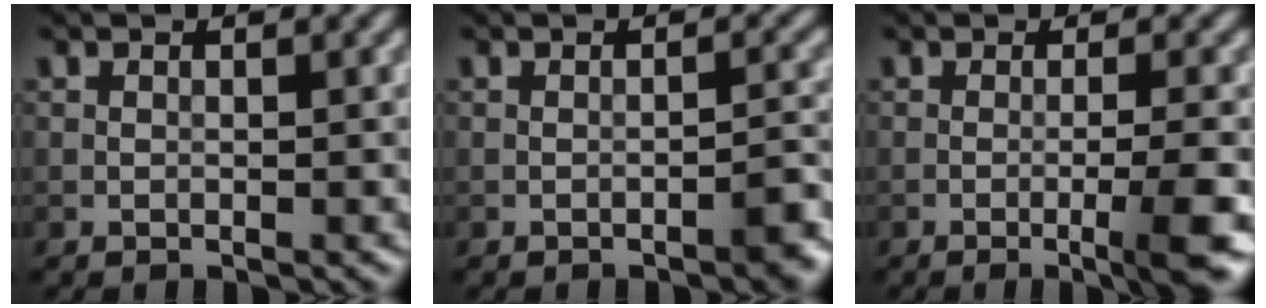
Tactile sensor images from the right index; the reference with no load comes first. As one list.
[{"total": 1.7, "force": [-1.1, 0.2, 1.2], "torque": [-0.013, 0.007, -0.017]}, {"total": 4.7, "force": [-1.4, 0.8, 4.4], "torque": [-0.058, -0.003, -0.027]}]